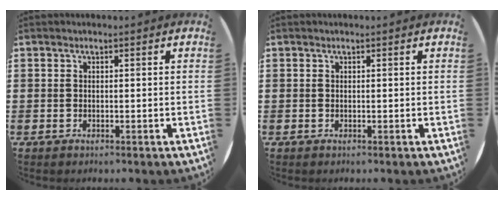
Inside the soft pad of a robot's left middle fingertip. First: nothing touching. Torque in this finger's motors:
{"motor_torque": [-0.21, -0.07, -0.01, -0.01]}